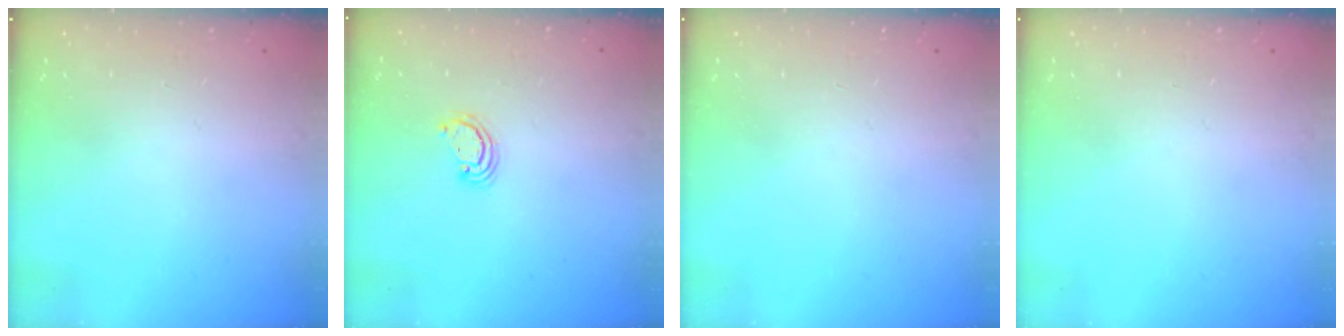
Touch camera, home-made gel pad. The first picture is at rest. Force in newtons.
{"total": 2.3, "press": 2.3, "slide": 0.3}
{"total": 0.0}
{"total": 0.0}